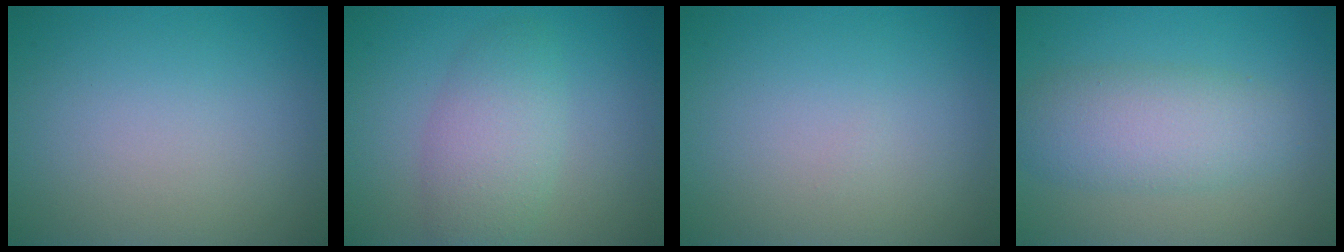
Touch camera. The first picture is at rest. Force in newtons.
{"total": 4.2, "press": 4.2, "slide": 0.3}
{"total": 0.0}
{"total": 4.8, "press": 4.8, "slide": 0.3}